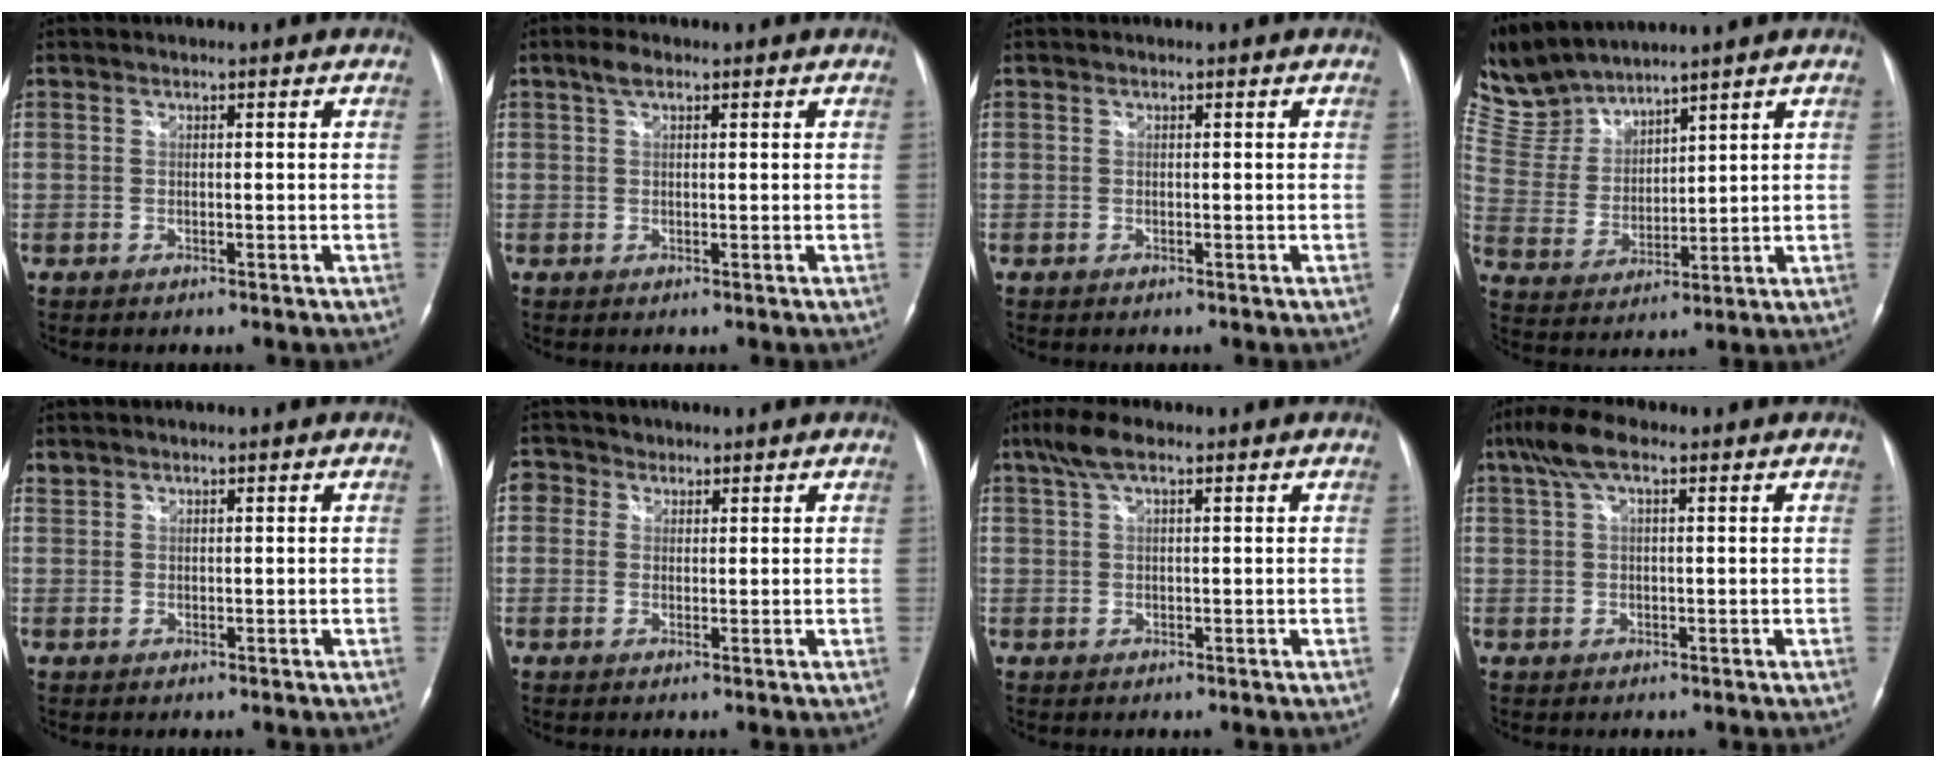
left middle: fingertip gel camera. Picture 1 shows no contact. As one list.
[{"total": 2.0, "force": [1.2, 0.8, 1.4], "torque": [-0.032, 0.013, 0.025]}, {"total": 0.0}, {"total": 8.9, "force": [8.8, 0.7, 0.6], "torque": [-0.043, 0.014, 0.202]}, {"total": 0.8, "force": [0.8, 0.3, -0.1], "torque": [-0.001, 0.007, 0.016]}, {"total": 2.9, "force": [1.4, 2.6, 0.4], "torque": [-0.008, 0.012, 0.020]}, {"total": 4.2, "force": [2.6, 1.1, 3.2], "torque": [-0.074, 0.022, 0.053]}, {"total": 5.4, "force": [3.0, 1.5, 4.3], "torque": [-0.098, 0.032, 0.056]}]